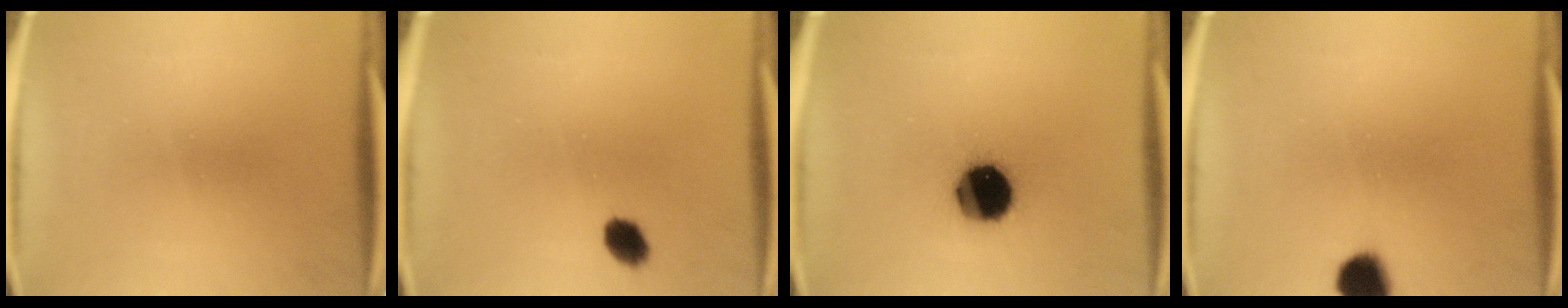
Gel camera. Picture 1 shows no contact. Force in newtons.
{"total": 3.7}
{"total": 15.9}
{"total": 7.1}